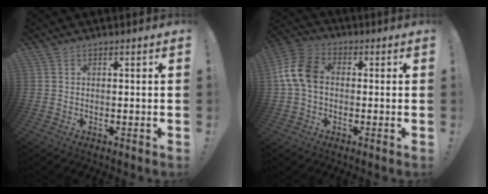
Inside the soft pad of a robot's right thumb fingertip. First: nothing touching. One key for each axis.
{"total": 11.3, "fx": 0.3, "fy": 7.5, "fz": 8.5, "tx": -0.163, "ty": 0.013, "tz": 0.012}